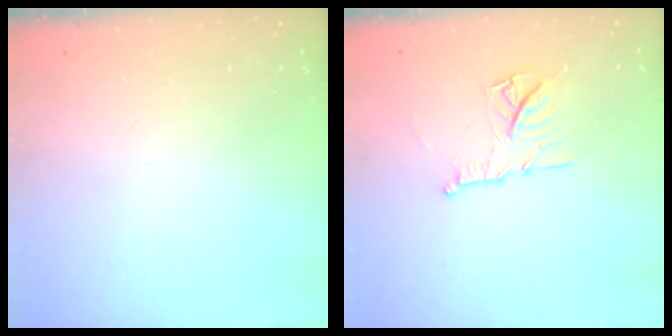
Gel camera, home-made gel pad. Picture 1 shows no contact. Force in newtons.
{"total": 11.4, "press": 11.4, "slide": 0.6}